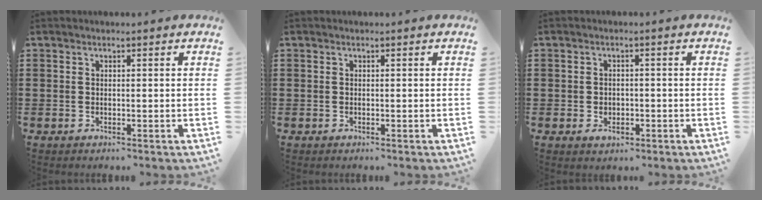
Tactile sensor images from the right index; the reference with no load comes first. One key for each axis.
{"total": 0.0}
{"total": 1.7, "fx": -0.8, "fy": 1.2, "fz": 0.8, "tx": -0.019, "ty": 0.000, "tz": -0.017}